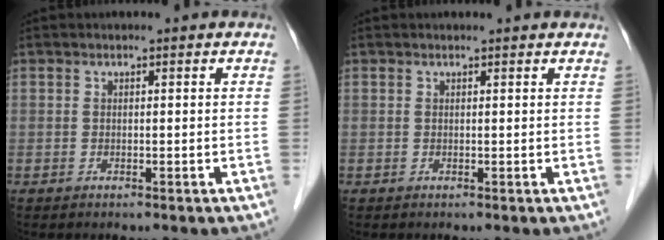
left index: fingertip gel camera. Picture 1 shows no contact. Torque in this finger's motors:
{"motor_torque": [0.22, -0.08, -0.05, 0.00]}